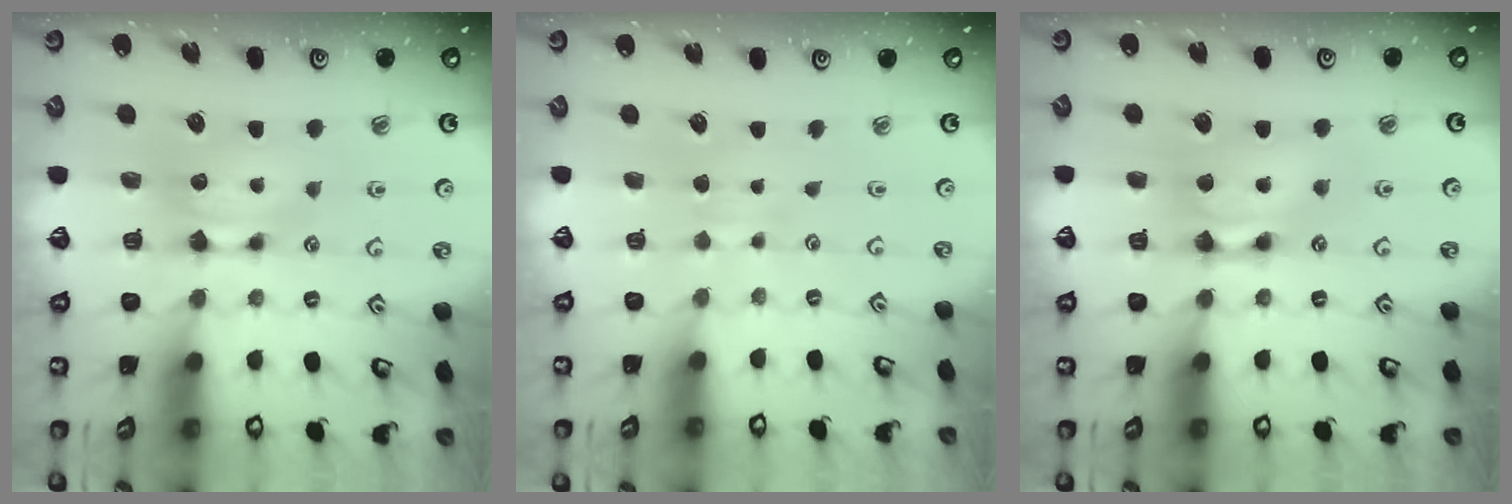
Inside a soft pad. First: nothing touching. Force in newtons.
{"total": 2.8, "press": 2.7, "slide": 0.4}
{"total": 3.1, "press": 3.1, "slide": 0.3}